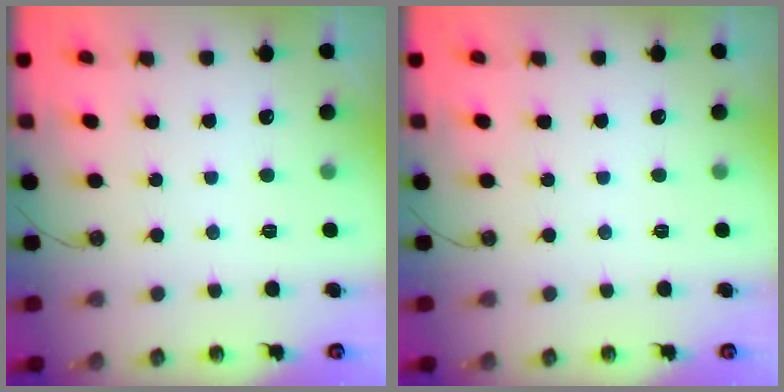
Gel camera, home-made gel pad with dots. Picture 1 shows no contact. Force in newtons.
{"total": 0.0}